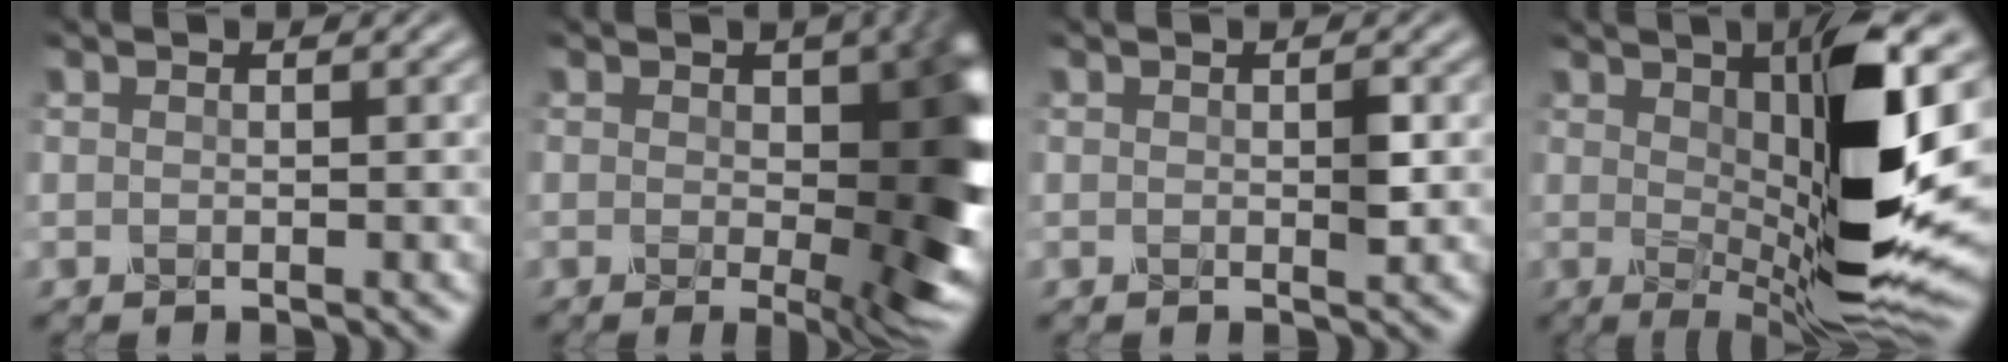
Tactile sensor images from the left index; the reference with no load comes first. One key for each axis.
{"total": 10.2, "fx": -0.2, "fy": 5.0, "fz": 8.9, "tx": -0.094, "ty": -0.009, "tz": -0.002}
{"total": 1.2, "fx": 0.1, "fy": 0.3, "fz": 1.1, "tx": -0.017, "ty": -0.002, "tz": 0.001}
{"total": 12.1, "fx": 1.6, "fy": 3.1, "fz": 11.5, "tx": -0.180, "ty": -0.019, "tz": 0.036}